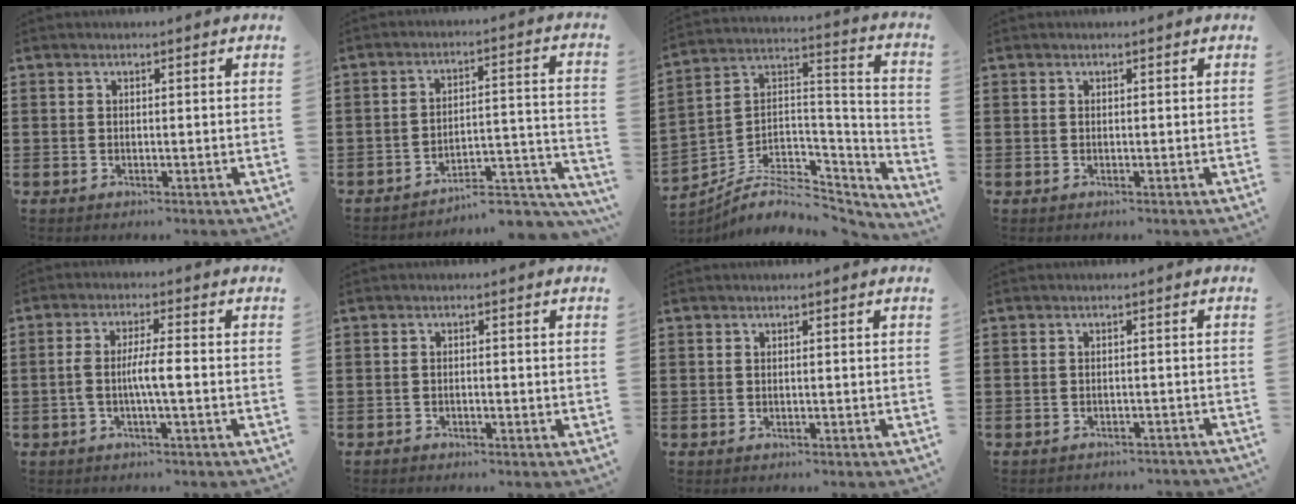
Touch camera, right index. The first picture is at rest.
{"total": 6.9, "force": [-6.5, 1.0, 2.1], "torque": [-0.026, 0.011, -0.126]}
{"total": 7.1, "force": [-4.3, 4.3, 3.6], "torque": [-0.081, 0.000, -0.082]}
{"total": 0.0}
{"total": 4.5, "force": [-1.0, 0.3, 4.3], "torque": [-0.085, -0.003, -0.023]}
{"total": 0.9, "force": [-0.8, 0.4, 0.1], "torque": [-0.007, -0.002, -0.015]}
{"total": 0.0}
{"total": 1.5, "force": [-1.5, 0.2, 0.1], "torque": [-0.008, 0.001, -0.033]}